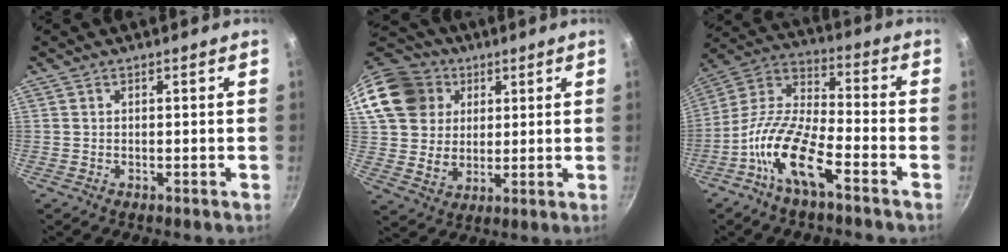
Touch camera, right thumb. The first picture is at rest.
{"total": 17.6, "force": [6.3, 14.5, 7.9], "torque": [-0.145, 0.013, 0.118]}
{"total": 15.1, "force": [-7.7, 5.2, 11.9], "torque": [-0.227, 0.056, -0.166]}